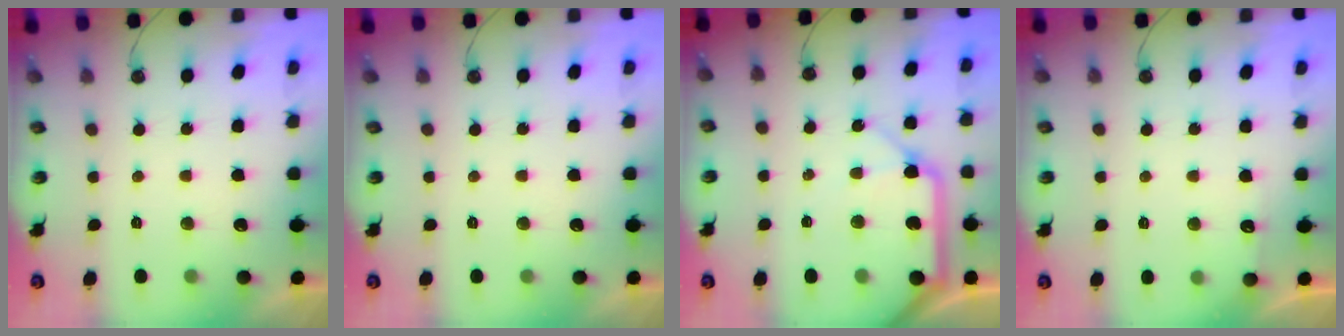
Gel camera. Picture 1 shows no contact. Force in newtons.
{"total": 0.0}
{"total": 14.0, "press": 13.9, "slide": 1.9}
{"total": 3.0, "press": 2.9, "slide": 0.4}